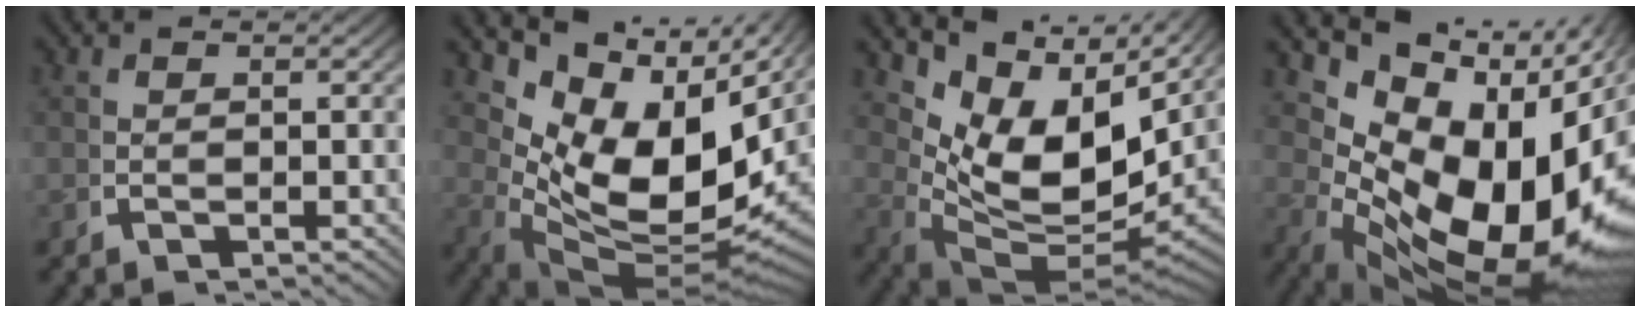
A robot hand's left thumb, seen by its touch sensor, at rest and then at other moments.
{"total": 19.1, "force": [2.9, 12.2, 14.4], "torque": [-0.240, -0.046, 0.069]}
{"total": 15.8, "force": [3.1, 9.8, 11.9], "torque": [-0.216, -0.047, 0.072]}
{"total": 21.1, "force": [2.2, 13.7, 15.9], "torque": [-0.248, -0.024, 0.048]}